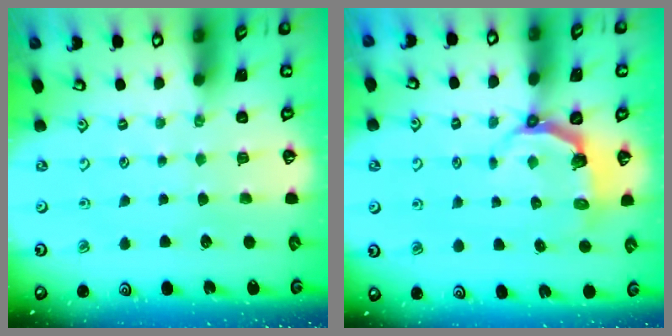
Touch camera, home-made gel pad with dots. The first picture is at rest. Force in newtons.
{"total": 4.2, "press": 2.7, "slide": 3.2}